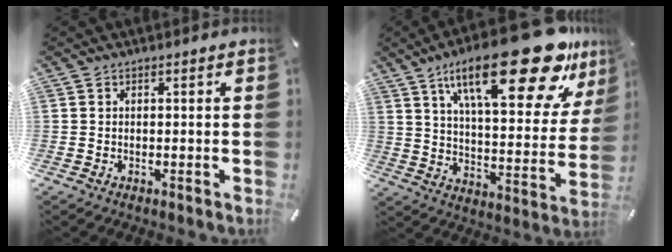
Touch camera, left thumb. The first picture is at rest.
{"total": 28.9, "force": [17.4, 9.7, 20.9], "torque": [-0.313, -0.107, 0.279]}